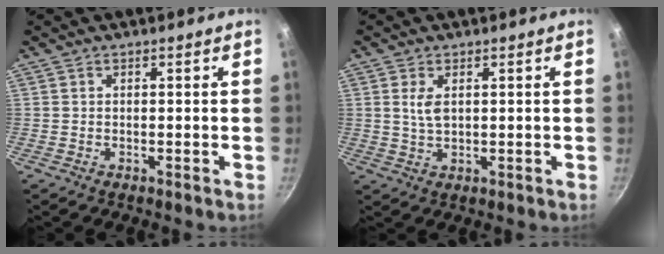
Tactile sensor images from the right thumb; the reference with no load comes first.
{"total": 3.7, "force": [1.0, 2.0, 2.9], "torque": [-0.053, -0.006, 0.020]}